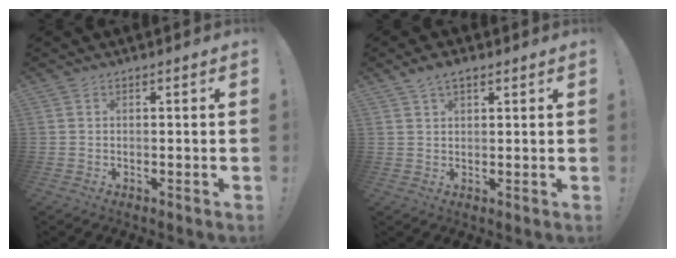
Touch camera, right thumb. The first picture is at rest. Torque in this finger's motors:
{"motor_torque": [0.00, 0.00, 0.00, 0.00, 0.00]}